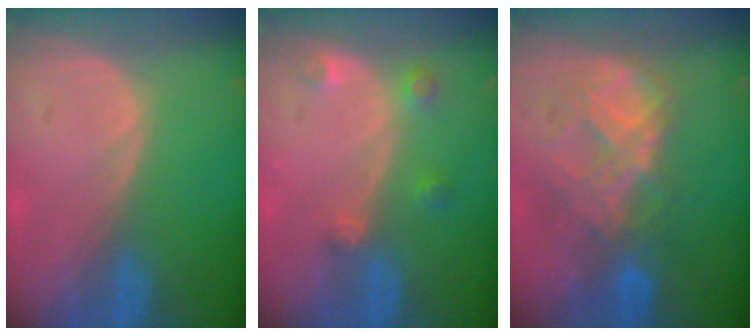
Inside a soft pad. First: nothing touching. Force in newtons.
{"total": 2.7, "press": 2.7, "slide": 0.3}
{"total": 8.8, "press": 7.6, "slide": 4.5}